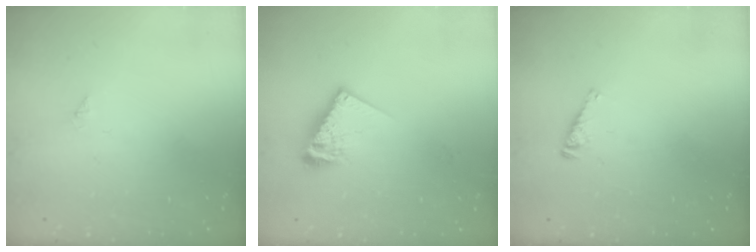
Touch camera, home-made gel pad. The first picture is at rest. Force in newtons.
{"total": 10.5, "press": 10.5, "slide": 0.9}
{"total": 3.0, "press": 3.0, "slide": 0.3}